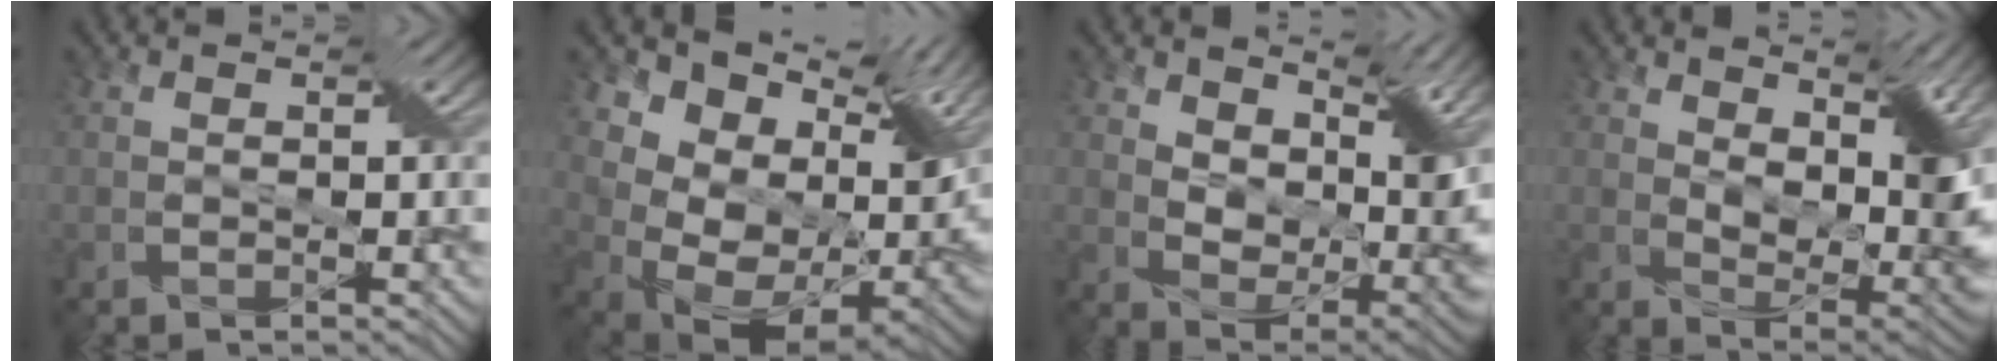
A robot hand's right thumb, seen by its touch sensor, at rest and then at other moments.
{"total": 14.8, "force": [7.4, 8.7, 9.3], "torque": [-0.160, 0.002, 0.145]}
{"total": 9.2, "force": [5.8, 4.5, 5.5], "torque": [-0.098, -0.009, 0.100]}
{"total": 8.7, "force": [4.9, 3.3, 6.5], "torque": [-0.103, -0.009, 0.082]}